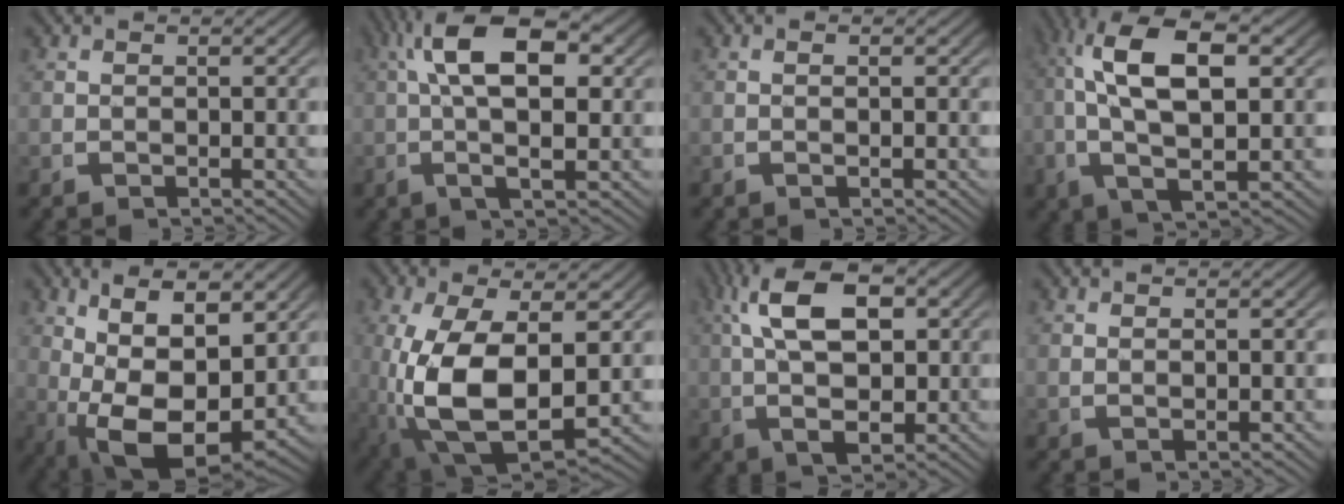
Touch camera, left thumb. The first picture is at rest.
{"total": 9.4, "force": [2.2, 4.3, 8.2], "torque": [-0.153, 0.000, 0.028]}
{"total": 0.6, "force": [-0.1, 0.1, 0.6], "torque": [-0.016, -0.001, -0.001]}
{"total": 10.3, "force": [1.5, 5.4, 8.7], "torque": [-0.201, -0.021, 0.037]}
{"total": 11.5, "force": [-0.8, 6.6, 9.4], "torque": [-0.191, -0.049, 0.020]}
{"total": 12.6, "force": [-1.4, 7.5, 10.1], "torque": [-0.245, -0.057, 0.009]}
{"total": 10.4, "force": [2.0, 5.5, 8.5], "torque": [-0.164, -0.009, 0.043]}
{"total": 1.1, "force": [1.0, 0.0, 0.4], "torque": [-0.010, -0.002, 0.026]}